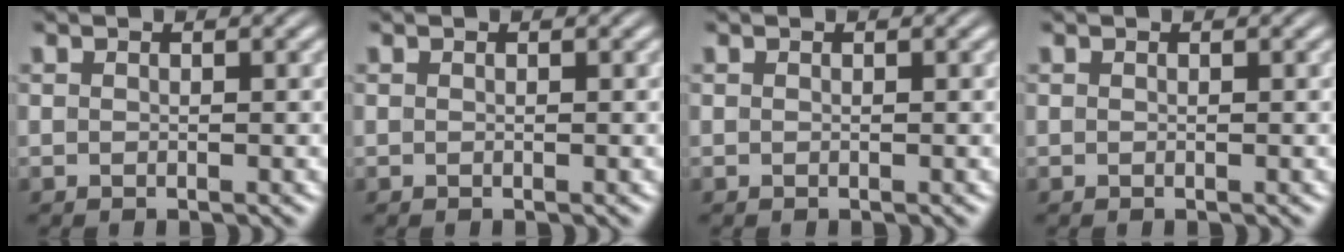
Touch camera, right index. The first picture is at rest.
{"total": 0.0}
{"total": 0.0}
{"total": 0.0}